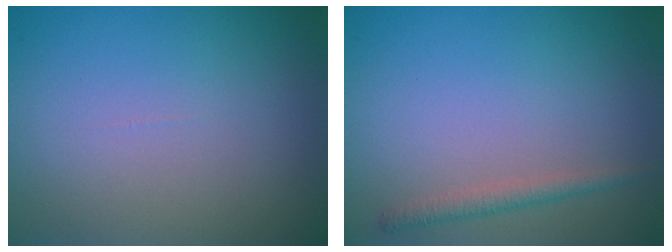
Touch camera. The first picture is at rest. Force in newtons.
{"total": 1.5, "press": 1.5, "slide": 0.1}